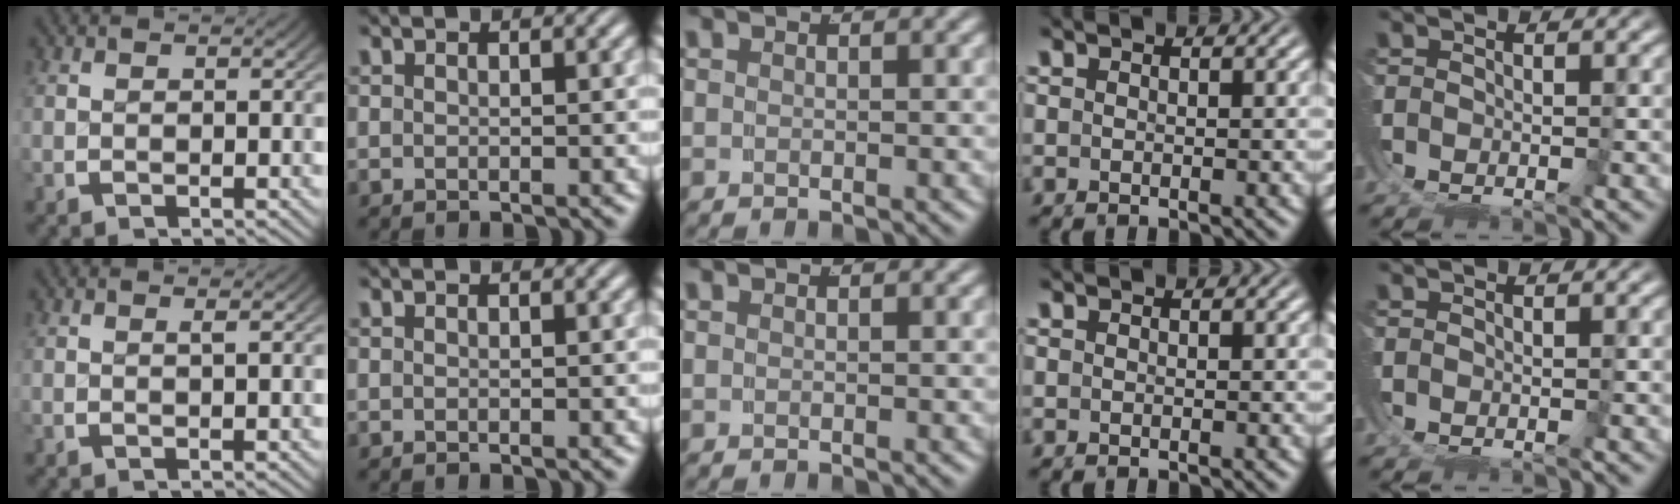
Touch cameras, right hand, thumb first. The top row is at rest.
{"thumb": {"total": 0.7, "force": [0.4, 0.0, 0.6], "torque": [-0.009, 0.000, 0.006]}}